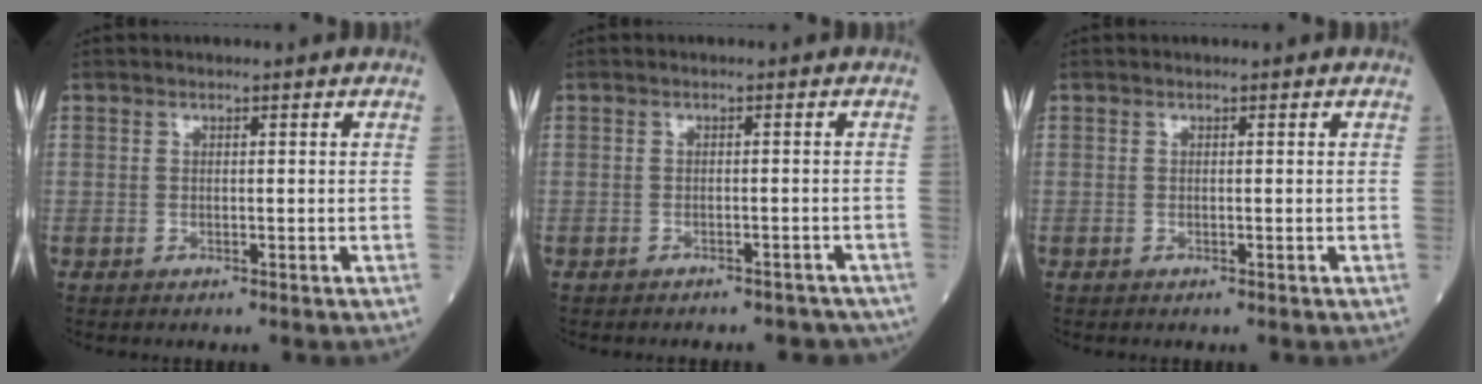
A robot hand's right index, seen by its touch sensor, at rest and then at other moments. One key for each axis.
{"total": 7.5, "fx": -6.5, "fy": 3.4, "fz": 1.5, "tx": -0.018, "ty": 0.001, "tz": -0.062}
{"total": 0.0}